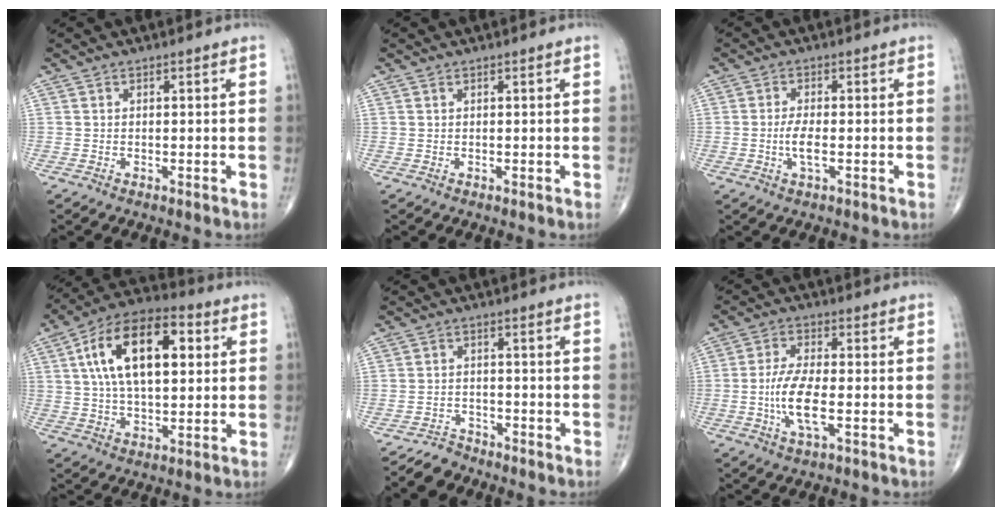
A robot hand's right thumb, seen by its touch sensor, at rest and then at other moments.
{"total": 0.0}
{"total": 3.5, "force": [-0.7, 1.2, 3.2], "torque": [-0.068, 0.000, -0.015]}
{"total": 19.0, "force": [4.7, 9.7, 15.7], "torque": [-0.252, 0.016, 0.071]}
{"total": 3.2, "force": [-3.0, 1.0, -0.4], "torque": [0.007, 0.008, -0.059]}
{"total": 8.4, "force": [-1.7, 3.1, 7.6], "torque": [-0.161, 0.005, -0.035]}